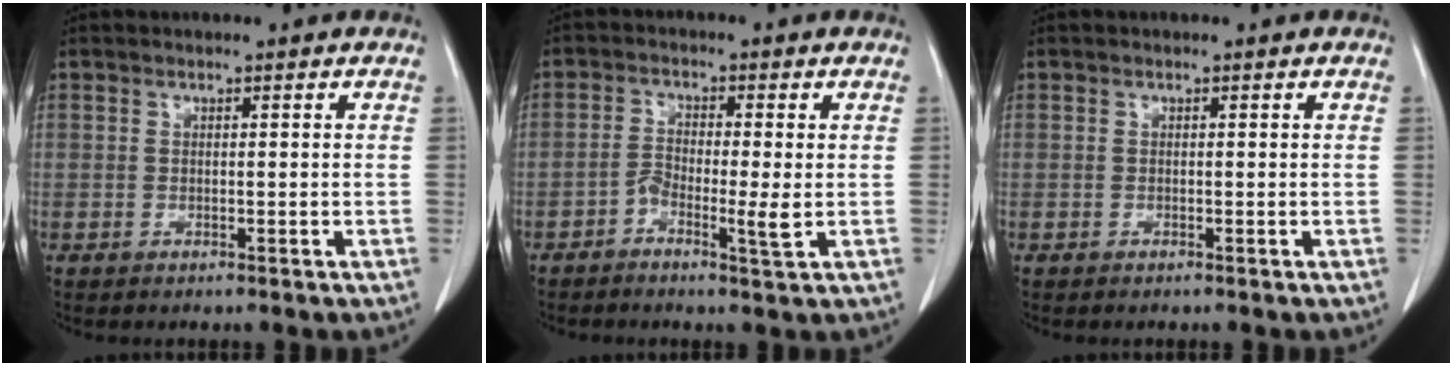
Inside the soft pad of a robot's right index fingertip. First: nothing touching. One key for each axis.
{"total": 4.1, "fx": -1.4, "fy": 0.7, "fz": 3.8, "tx": -0.069, "ty": 0.001, "tz": -0.025}
{"total": 0.0}